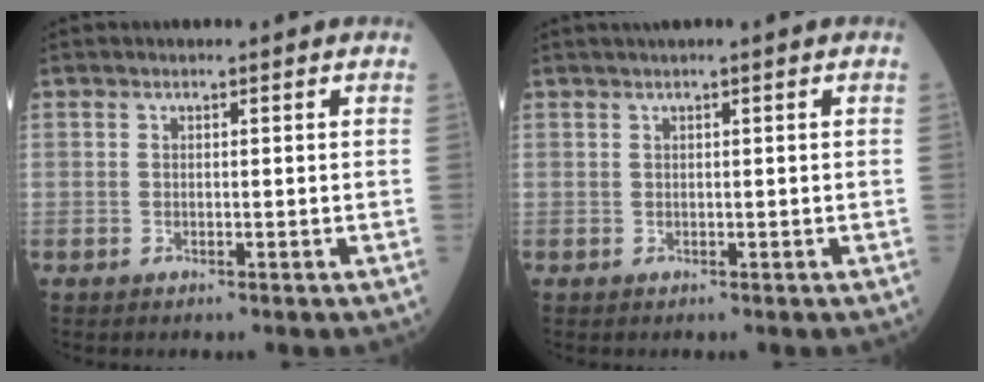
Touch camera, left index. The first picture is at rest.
{"total": 1.2, "force": [0.8, -0.3, 0.9], "torque": [-0.019, 0.009, 0.020]}